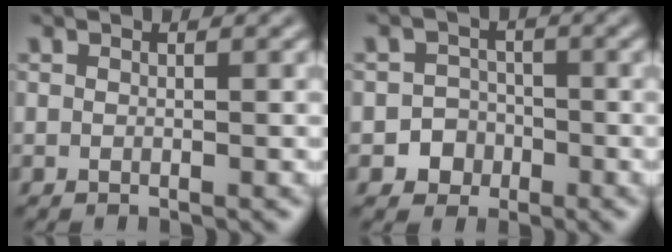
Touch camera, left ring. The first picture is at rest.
{"total": 2.9, "force": [-1.3, 2.6, 0.3], "torque": [0.025, 0.005, -0.032]}